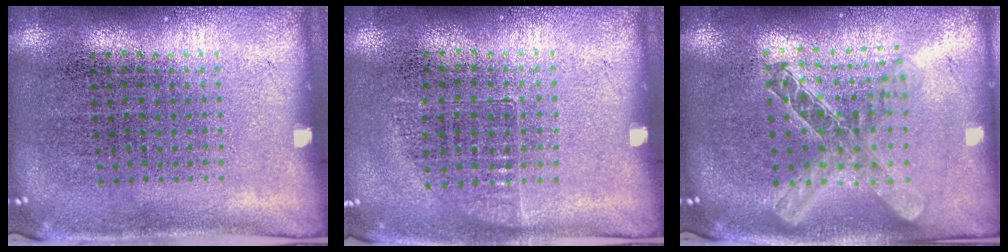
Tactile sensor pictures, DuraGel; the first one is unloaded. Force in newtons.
{"total": 0.6, "press": 0.6, "slide": 0.2}
{"total": 2.0, "press": 1.7, "slide": 1.1}